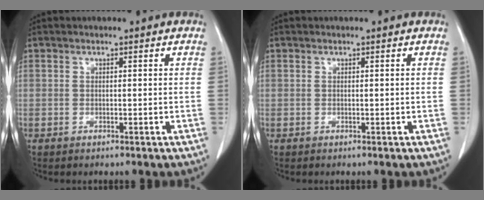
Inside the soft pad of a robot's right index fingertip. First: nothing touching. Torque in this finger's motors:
{"motor_torque": [0.00, 0.00, 0.00, 0.00]}